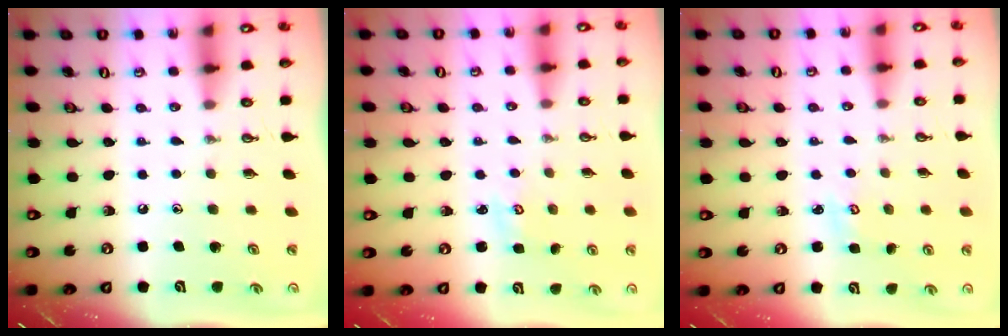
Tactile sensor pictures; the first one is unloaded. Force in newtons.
{"total": 2.0, "press": 1.9, "slide": 0.2}
{"total": 2.5, "press": 2.5, "slide": 0.2}